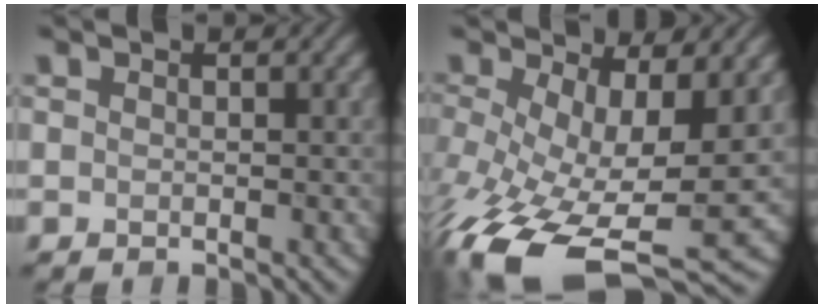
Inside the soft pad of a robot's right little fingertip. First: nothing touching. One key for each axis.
{"total": 13.3, "fx": -3.9, "fy": 5.9, "fz": 11.2, "tx": -0.219, "ty": -0.036, "tz": -0.061}